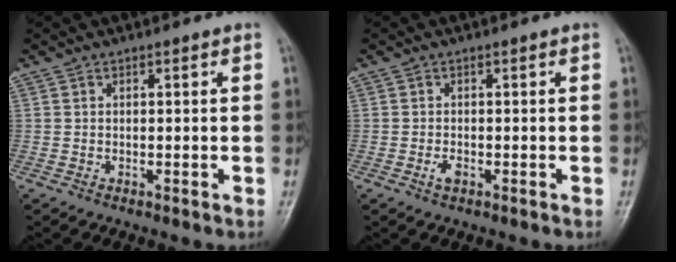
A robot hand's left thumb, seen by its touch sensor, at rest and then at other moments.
{"total": 1.3, "force": [-0.6, 0.7, 1.0], "torque": [-0.020, 0.000, -0.012]}